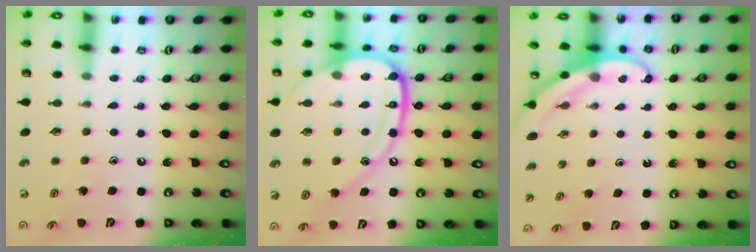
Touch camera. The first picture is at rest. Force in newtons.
{"total": 18.4, "press": 18.3, "slide": 1.9}
{"total": 3.8, "press": 3.8, "slide": 0.3}